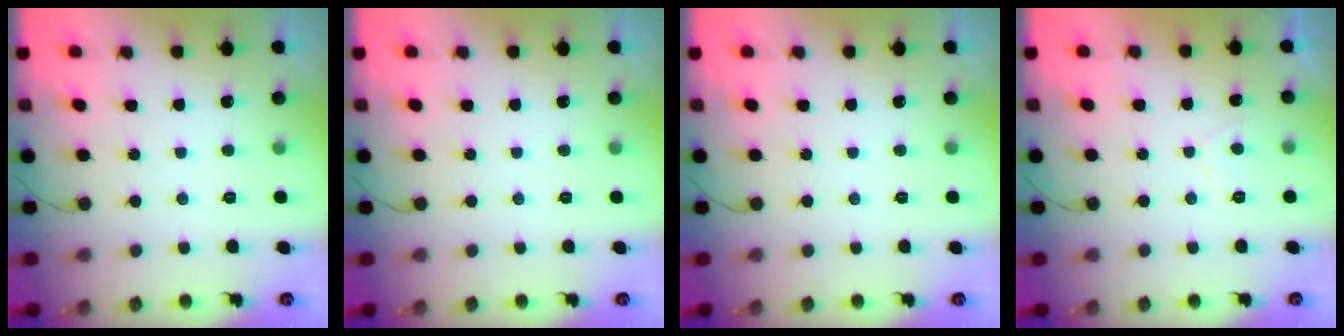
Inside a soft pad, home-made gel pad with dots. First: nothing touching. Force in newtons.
{"total": 0.0}
{"total": 0.0}
{"total": 1.1, "press": 0.9, "slide": 0.6}